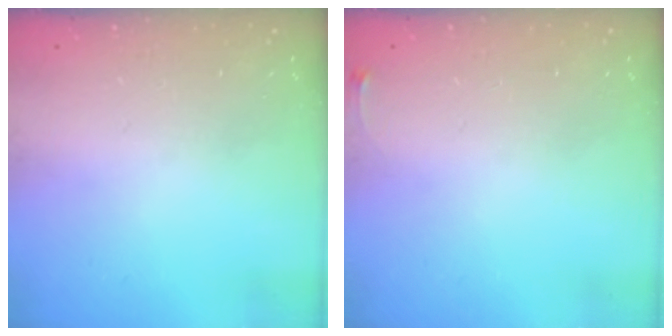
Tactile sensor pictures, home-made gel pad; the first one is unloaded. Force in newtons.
{"total": 2.6, "press": 2.6, "slide": 0.6}